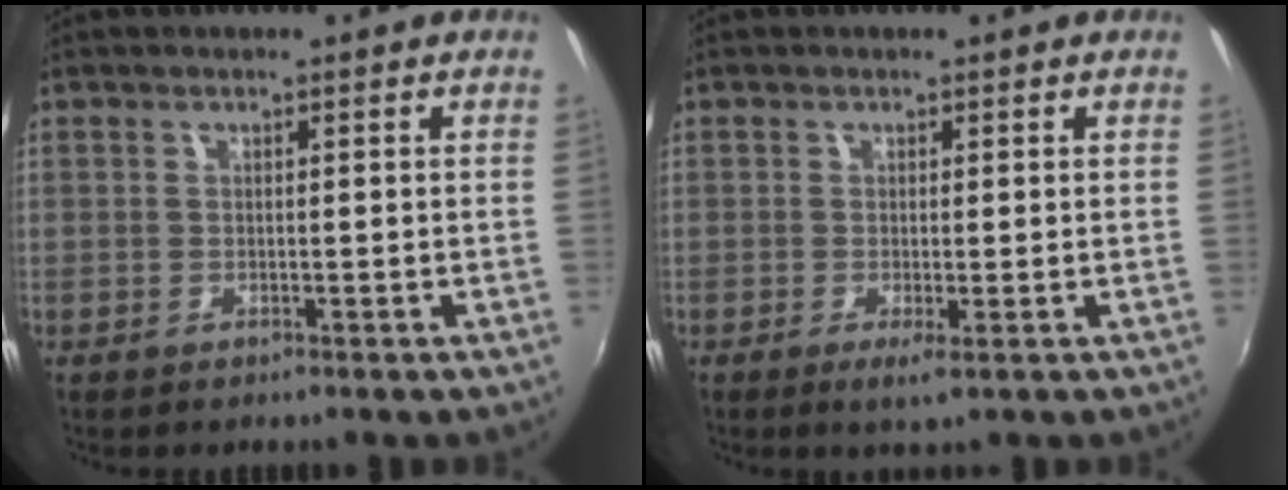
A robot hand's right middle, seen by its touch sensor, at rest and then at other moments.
{"total": 1.6, "force": [-0.4, -0.1, 1.6], "torque": [-0.033, -0.007, -0.006]}